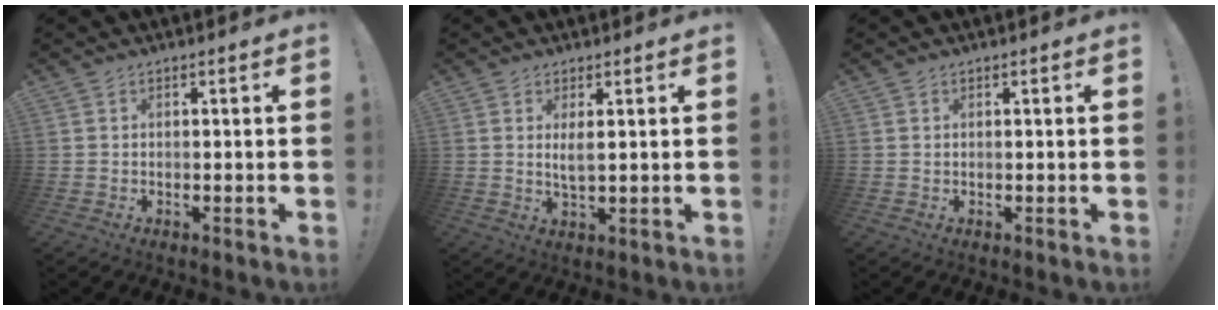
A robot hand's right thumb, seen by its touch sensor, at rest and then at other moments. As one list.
[{"total": 3.7, "force": [1.1, 0.8, 3.4], "torque": [-0.059, -0.008, 0.018]}, {"total": 0.0}]